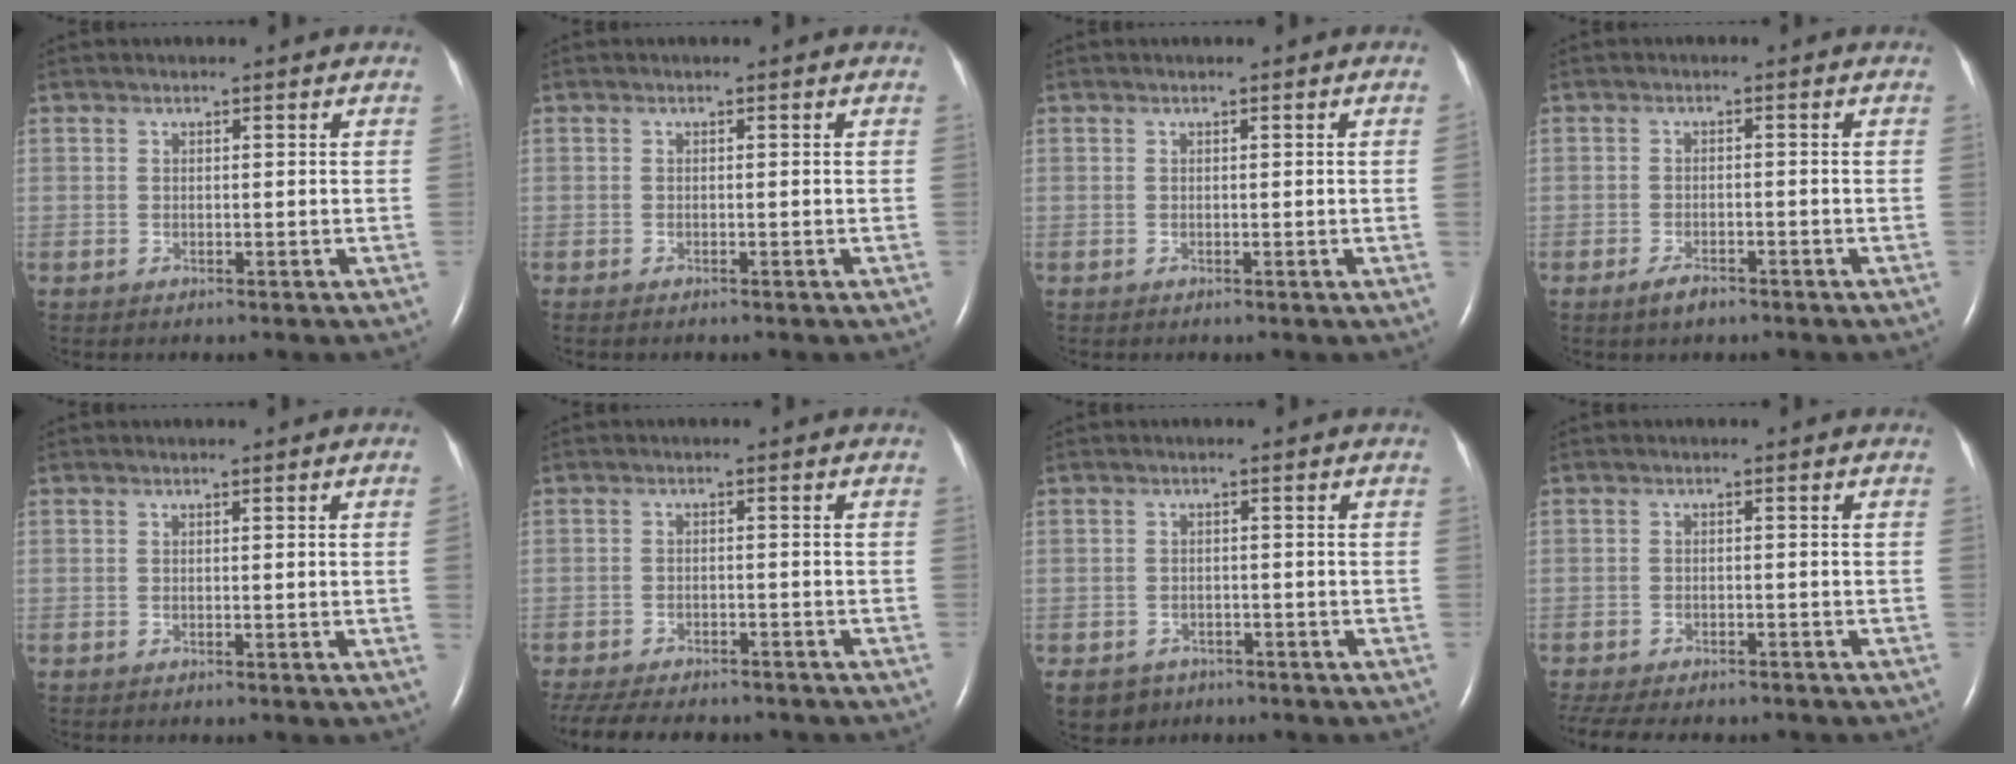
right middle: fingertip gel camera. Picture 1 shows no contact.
{"total": 0.5, "force": [-0.4, 0.0, 0.3], "torque": [-0.013, -0.004, -0.006]}
{"total": 0.8, "force": [0.0, -0.4, 0.7], "torque": [-0.007, -0.001, -0.001]}
{"total": 2.4, "force": [-1.8, 0.8, 1.4], "torque": [-0.036, -0.004, -0.029]}
{"total": 1.2, "force": [-0.1, -0.5, 1.0], "torque": [-0.010, 0.000, -0.002]}
{"total": 15.4, "force": [-12.9, 5.2, 6.6], "torque": [-0.159, -0.017, -0.171]}
{"total": 4.3, "force": [-2.8, 3.2, 0.4], "torque": [-0.006, 0.005, -0.039]}
{"total": 12.9, "force": [-10.7, 4.3, 5.6], "torque": [-0.119, -0.011, -0.138]}